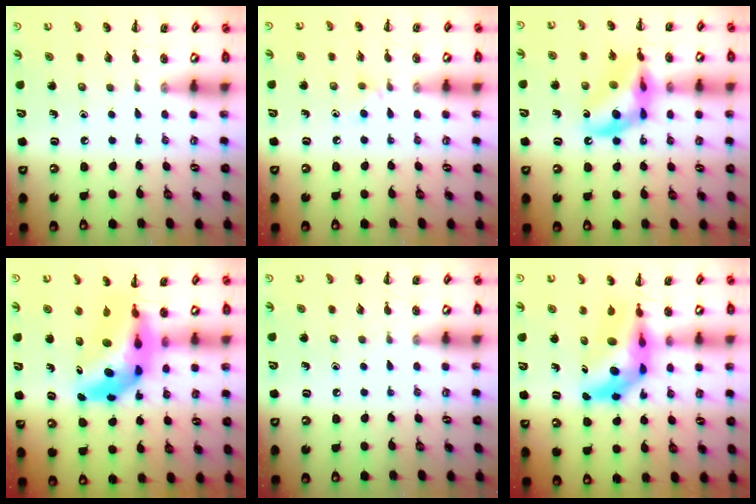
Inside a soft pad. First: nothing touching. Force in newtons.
{"total": 3.8, "press": 3.6, "slide": 1.4}
{"total": 13.9, "press": 13.5, "slide": 3.1}
{"total": 9.9, "press": 9.4, "slide": 3.3}
{"total": 0.0}
{"total": 9.3, "press": 8.8, "slide": 3.1}